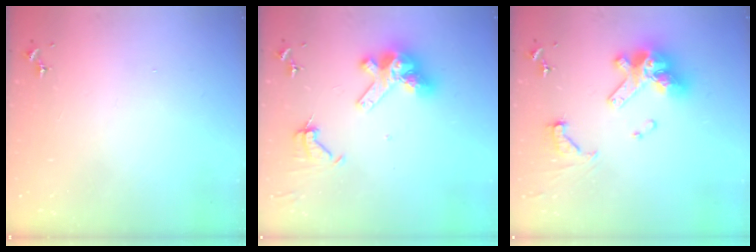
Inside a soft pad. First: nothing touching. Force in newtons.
{"total": 13.3, "press": 13.2, "slide": 1.5}
{"total": 17.6, "press": 17.4, "slide": 2.1}